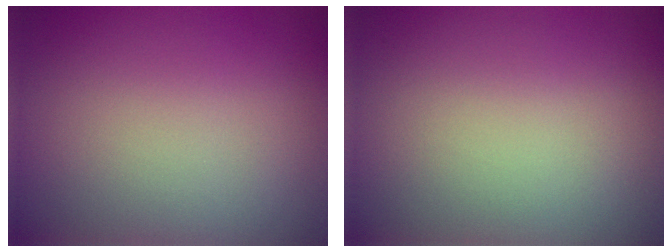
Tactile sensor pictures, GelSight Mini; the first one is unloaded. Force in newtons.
{"total": 0.0}